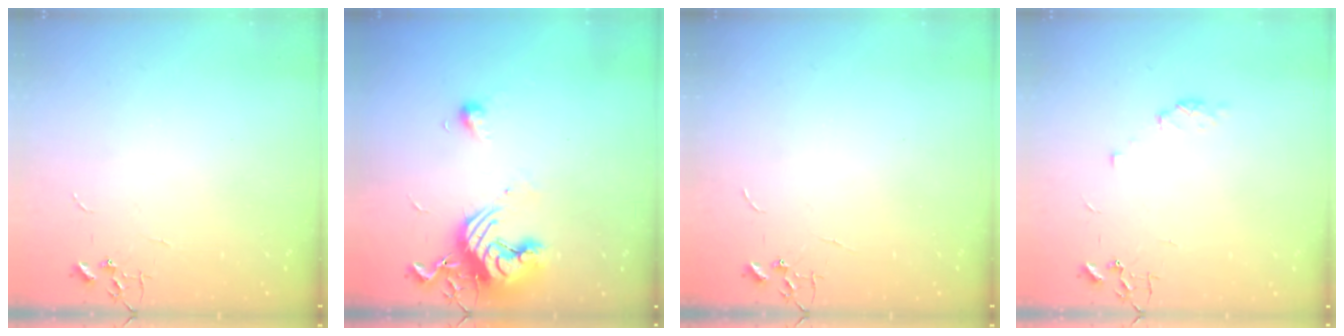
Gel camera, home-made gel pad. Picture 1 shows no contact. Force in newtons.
{"total": 13.5, "press": 13.5, "slide": 1.3}
{"total": 0.0}
{"total": 4.1, "press": 4.0, "slide": 0.6}